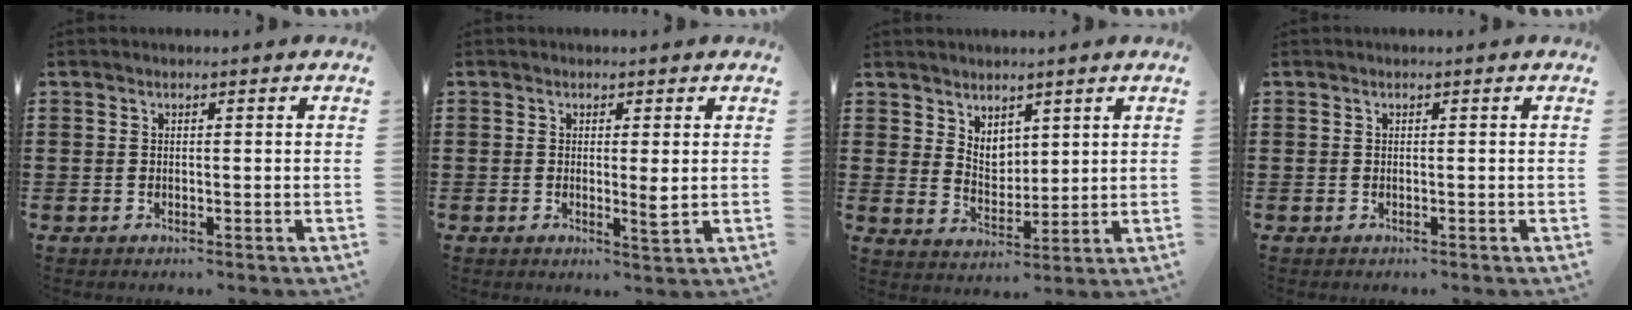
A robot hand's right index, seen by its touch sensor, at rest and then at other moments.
{"total": 2.6, "force": [0.1, 0.2, 2.6], "torque": [-0.049, -0.002, 0.001]}
{"total": 4.1, "force": [3.2, 2.4, 1.1], "torque": [-0.033, -0.003, 0.060]}
{"total": 0.0}